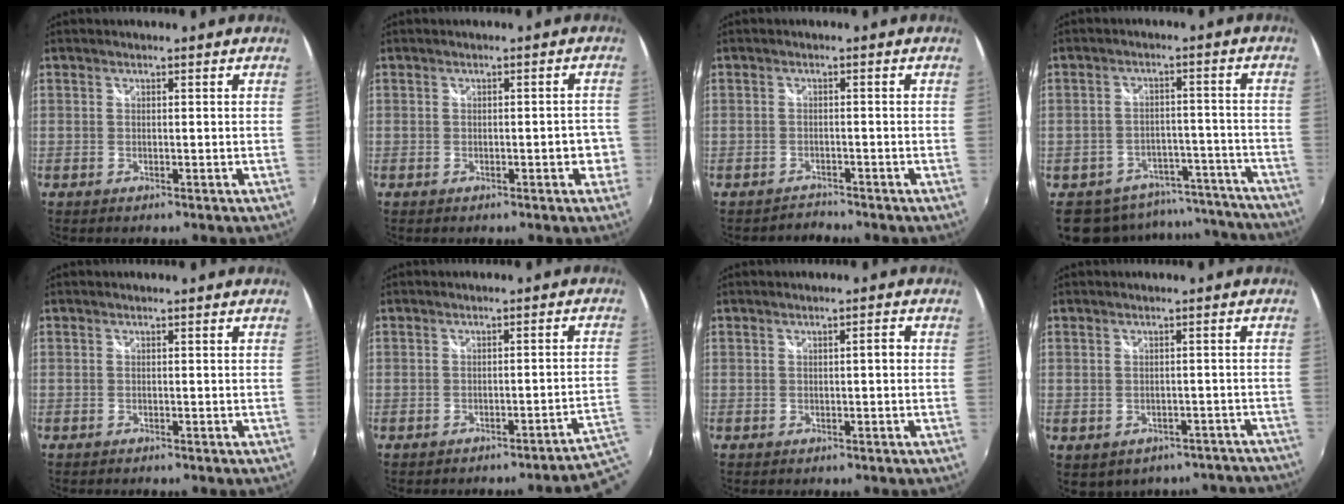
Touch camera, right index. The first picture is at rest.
{"total": 2.9, "force": [-1.2, 1.3, 2.3], "torque": [-0.025, 0.007, -0.013]}
{"total": 2.1, "force": [-1.9, 0.5, -0.5], "torque": [0.005, 0.000, -0.033]}
{"total": 14.9, "force": [-13.2, 6.8, 1.8], "torque": [-0.037, 0.052, -0.156]}
{"total": 0.6, "force": [-0.5, 0.2, -0.1], "torque": [0.002, -0.006, -0.010]}
{"total": 3.7, "force": [-2.8, -0.9, 2.3], "torque": [-0.026, -0.007, -0.035]}
{"total": 1.6, "force": [0.0, 0.4, 1.5], "torque": [-0.021, 0.005, -0.001]}
{"total": 11.8, "force": [-8.9, 6.8, 3.5], "torque": [-0.066, 0.007, -0.082]}